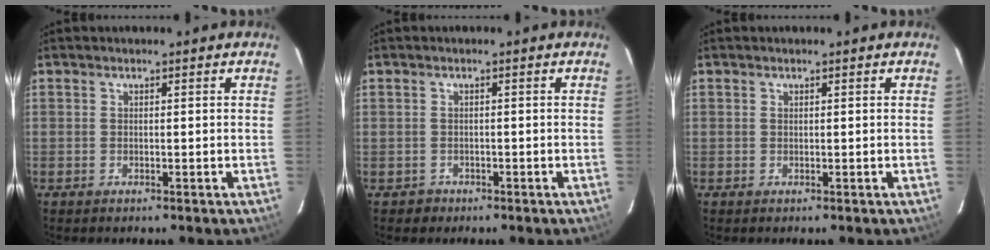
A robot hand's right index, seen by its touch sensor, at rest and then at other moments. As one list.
[{"total": 2.0, "force": [-0.8, 1.8, 0.0], "torque": [-0.002, 0.006, -0.010]}, {"total": 0.0}]